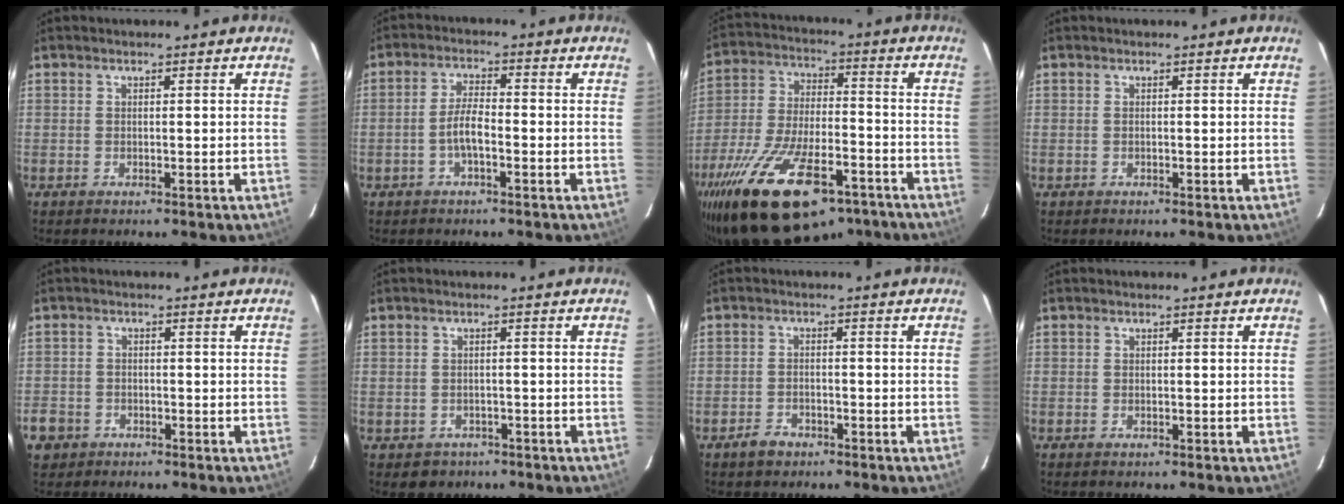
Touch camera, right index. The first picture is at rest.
{"total": 4.1, "force": [-1.6, 1.3, 3.5], "torque": [-0.076, 0.006, -0.030]}
{"total": 26.7, "force": [-17.5, 11.0, 16.9], "torque": [-0.328, -0.034, -0.275]}
{"total": 0.0}
{"total": 5.3, "force": [-2.5, 4.5, 1.3], "torque": [-0.049, 0.009, -0.040]}
{"total": 2.2, "force": [-0.7, 2.1, 0.3], "torque": [-0.007, -0.001, -0.002]}
{"total": 3.4, "force": [-2.3, 2.1, 1.2], "torque": [-0.029, 0.007, -0.036]}
{"total": 0.0}